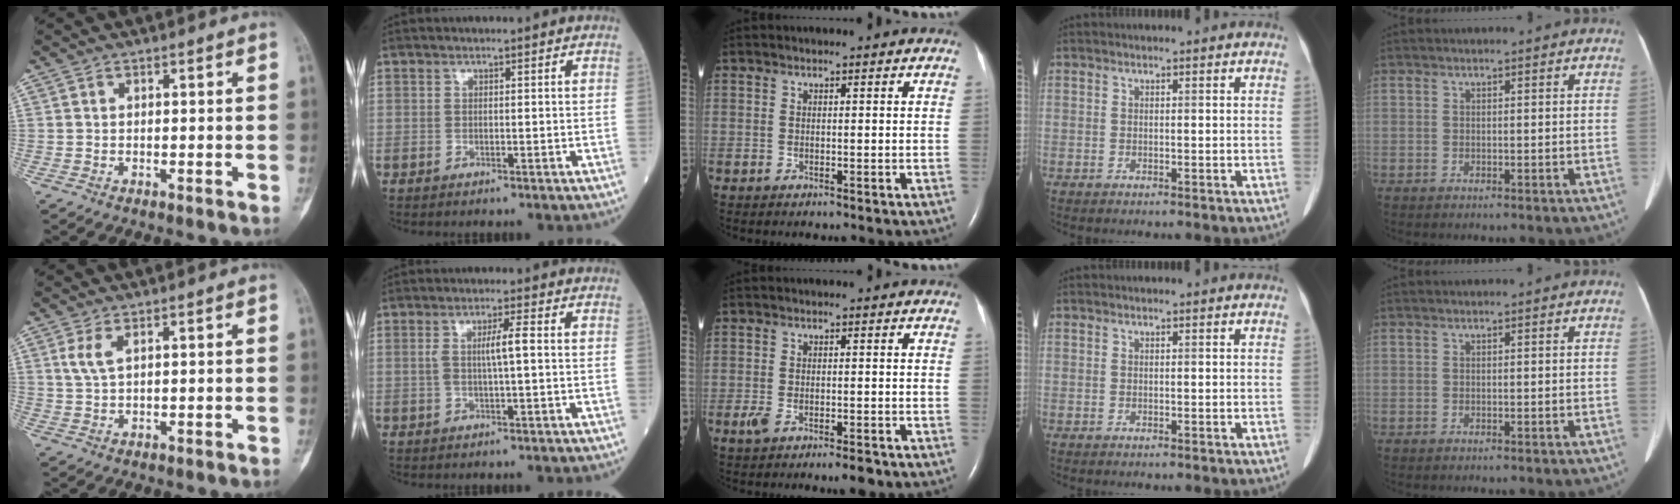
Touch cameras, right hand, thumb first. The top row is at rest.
{"thumb": {"total": 3.1, "force": [1.3, 1.2, 2.6], "torque": [-0.063, 0.003, 0.034]}, "index": {"total": 3.8, "force": [0.3, 0.1, 3.8], "torque": [-0.074, 0.004, 0.005]}, "middle": {"total": 4.0, "force": [-2.4, 1.2, 2.9], "torque": [-0.058, -0.004, -0.037]}}